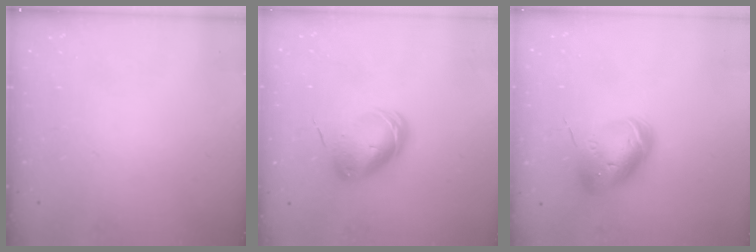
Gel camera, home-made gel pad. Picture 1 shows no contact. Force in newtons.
{"total": 8.4, "press": 8.3, "slide": 1.4}
{"total": 15.6, "press": 15.3, "slide": 2.7}